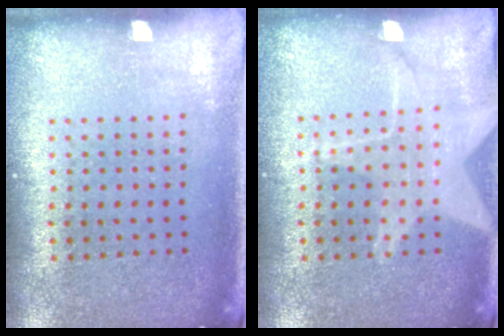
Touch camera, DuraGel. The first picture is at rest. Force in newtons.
{"total": 1.5, "press": 1.5, "slide": 0.2}